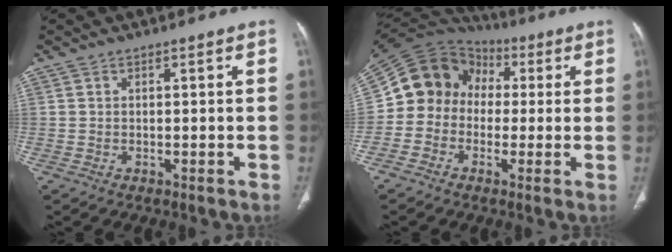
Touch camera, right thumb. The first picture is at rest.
{"total": 13.1, "force": [0.0, 11.7, 5.8], "torque": [-0.084, 0.046, -0.011]}